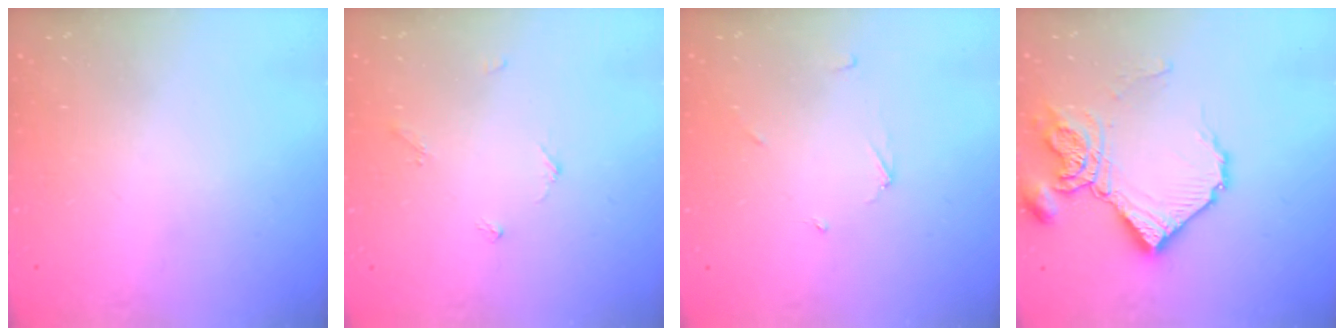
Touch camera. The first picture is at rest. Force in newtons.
{"total": 2.8, "press": 2.8, "slide": 0.4}
{"total": 2.4, "press": 2.4, "slide": 0.2}
{"total": 14.3, "press": 14.2, "slide": 1.7}